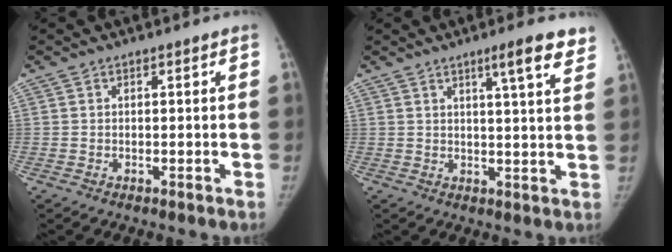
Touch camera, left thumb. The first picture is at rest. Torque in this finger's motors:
{"motor_torque": [-0.53, 0.11, 0.37, 0.43, -0.08]}